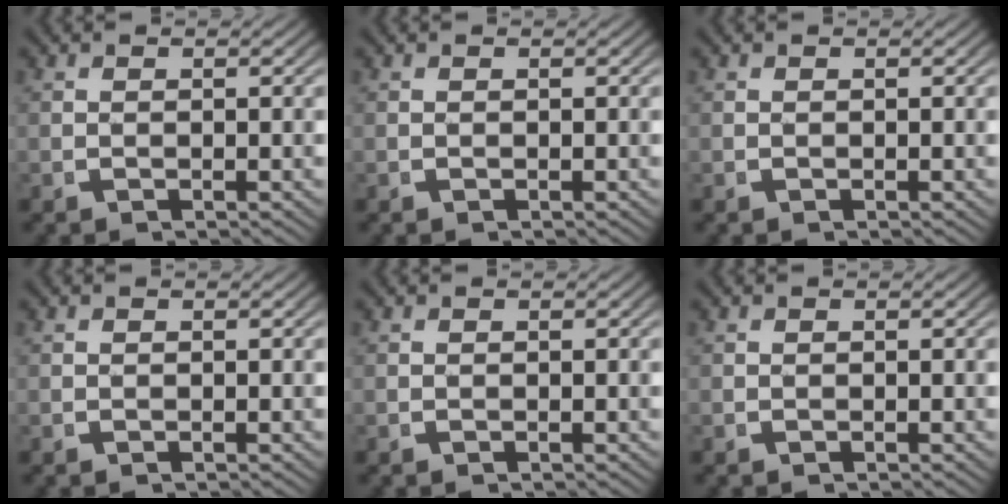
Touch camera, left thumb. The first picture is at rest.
{"total": 0.0}
{"total": 0.0}
{"total": 0.0}
{"total": 0.0}
{"total": 0.0}